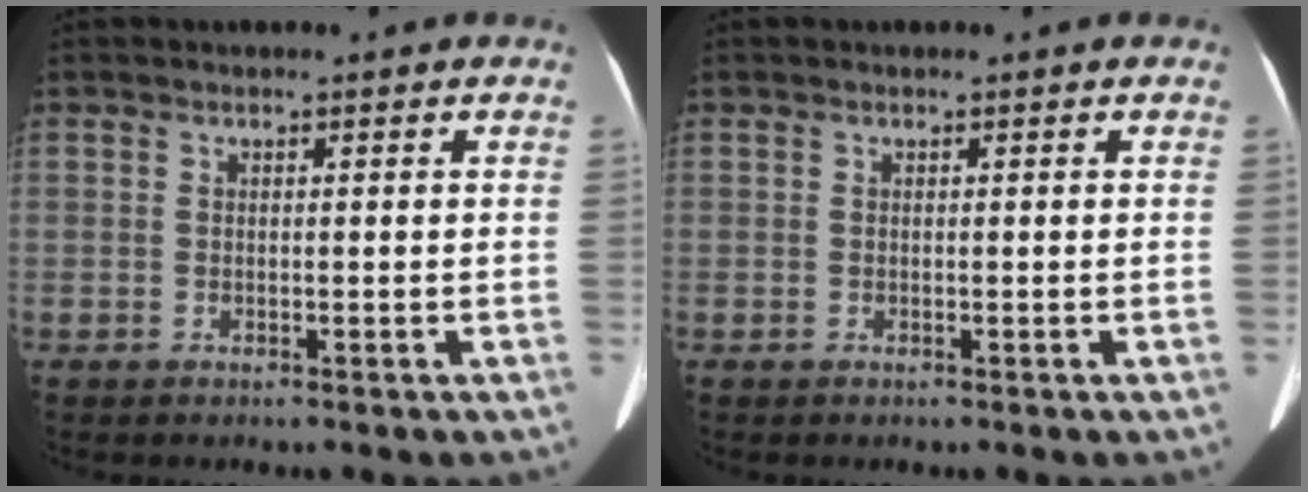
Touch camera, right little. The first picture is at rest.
{"total": 0.0}